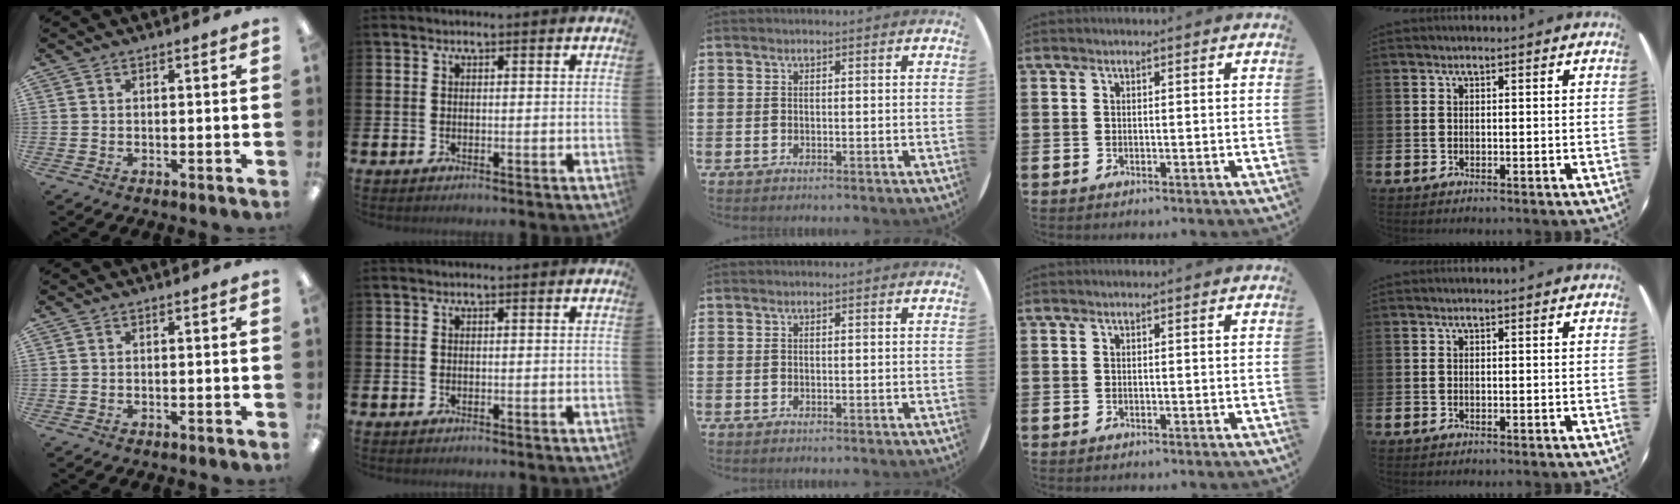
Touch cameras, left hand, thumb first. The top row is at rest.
{}